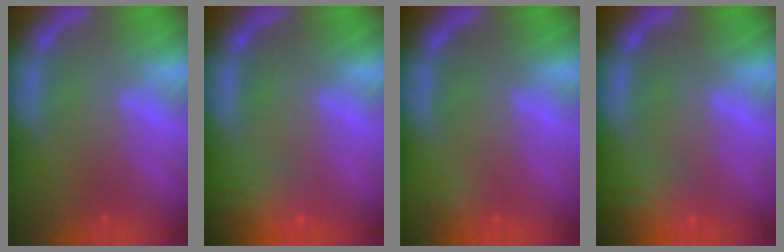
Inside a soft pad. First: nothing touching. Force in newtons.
{"total": 8.0}
{"total": 1.4}
{"total": 7.5}